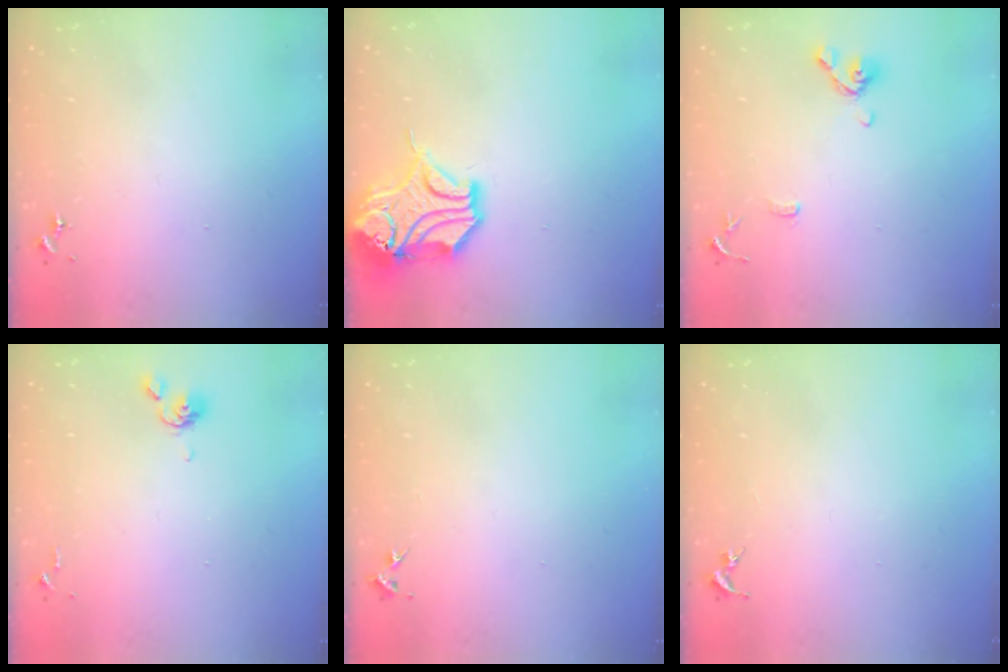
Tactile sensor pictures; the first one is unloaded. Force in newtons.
{"total": 17.3, "press": 17.2, "slide": 2.1}
{"total": 10.2, "press": 10.0, "slide": 2.0}
{"total": 4.9, "press": 4.8, "slide": 0.9}
{"total": 3.9, "press": 3.8, "slide": 0.6}
{"total": 0.0}